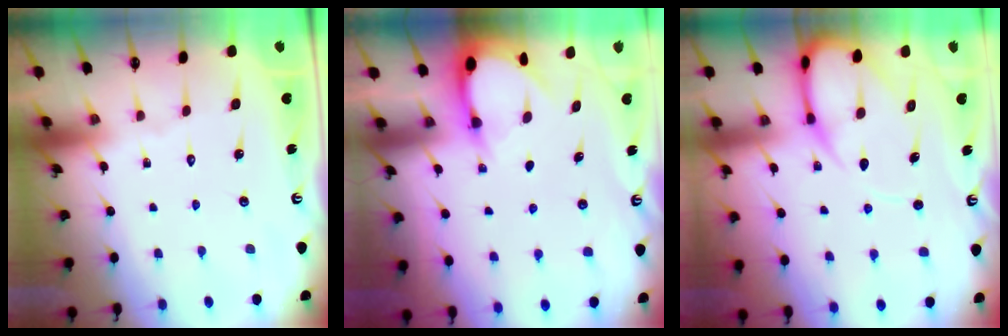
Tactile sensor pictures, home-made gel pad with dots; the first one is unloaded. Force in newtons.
{"total": 2.9, "press": 2.9, "slide": 0.3}
{"total": 8.7, "press": 8.6, "slide": 1.2}